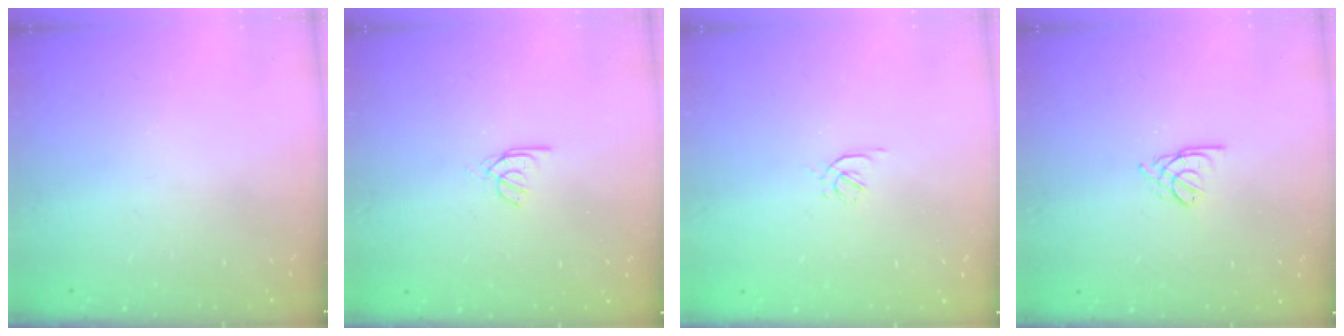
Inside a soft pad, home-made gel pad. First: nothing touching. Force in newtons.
{"total": 2.6, "press": 2.6, "slide": 0.2}
{"total": 1.6, "press": 1.6, "slide": 0.4}
{"total": 1.6, "press": 1.5, "slide": 0.5}